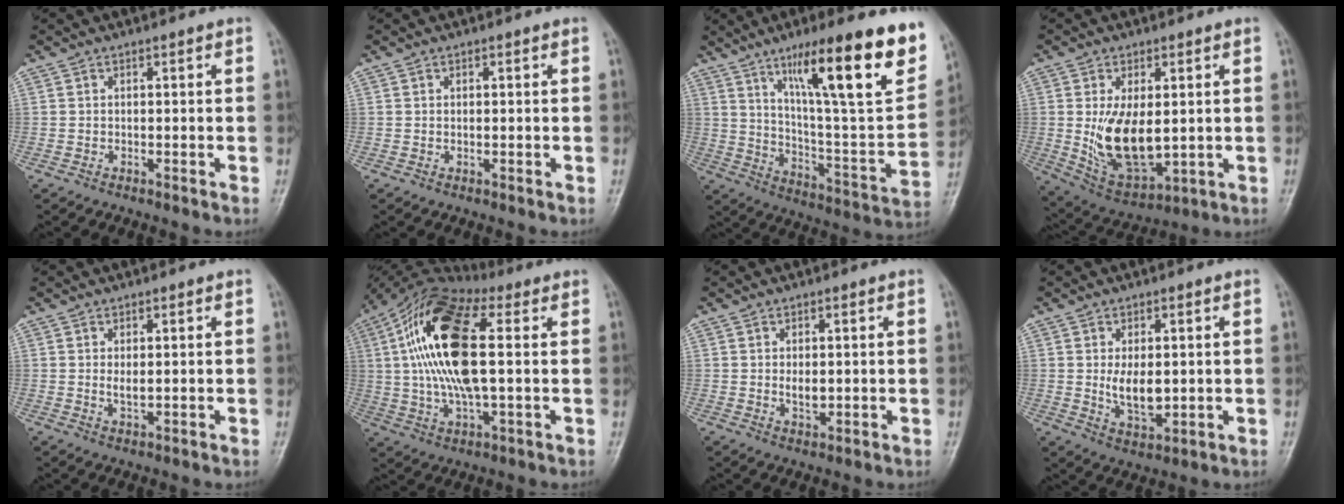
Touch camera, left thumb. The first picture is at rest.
{"total": 0.6, "force": [0.1, 0.2, 0.5], "torque": [-0.012, 0.002, 0.005]}
{"total": 27.1, "force": [14.6, 5.0, 22.2], "torque": [-0.318, -0.046, 0.236]}
{"total": 12.9, "force": [0.3, 6.8, 10.9], "torque": [-0.177, -0.020, 0.027]}
{"total": 2.2, "force": [0.4, 1.0, 2.0], "torque": [-0.032, -0.006, 0.009]}
{"total": 19.3, "force": [3.4, 7.6, 17.4], "torque": [-0.346, 0.021, 0.052]}
{"total": 3.0, "force": [0.3, 1.6, 2.6], "torque": [-0.036, -0.007, 0.009]}
{"total": 7.0, "force": [0.4, 3.7, 5.9], "torque": [-0.089, -0.015, 0.016]}